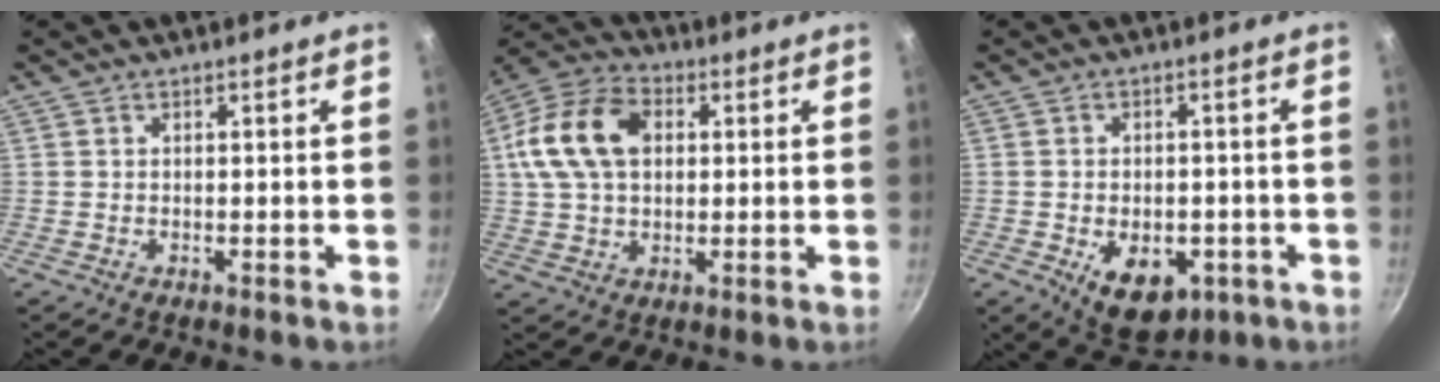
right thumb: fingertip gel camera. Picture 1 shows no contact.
{"total": 15.5, "force": [3.0, 10.7, 10.8], "torque": [-0.191, 0.019, 0.042]}
{"total": 10.6, "force": [-3.5, 6.8, 7.3], "torque": [-0.076, 0.005, -0.033]}